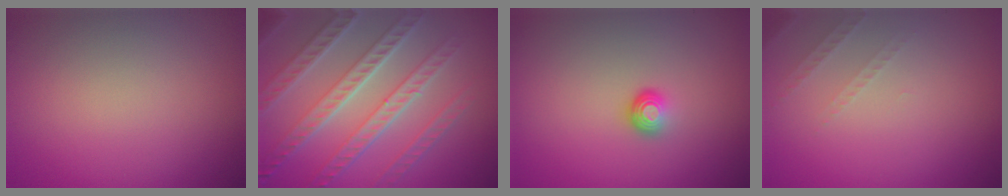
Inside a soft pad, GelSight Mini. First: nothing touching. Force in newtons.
{"total": 7.6, "press": 5.3, "slide": 5.4}
{"total": 1.4, "press": 1.0, "slide": 1.0}
{"total": 1.3, "press": 1.2, "slide": 0.4}